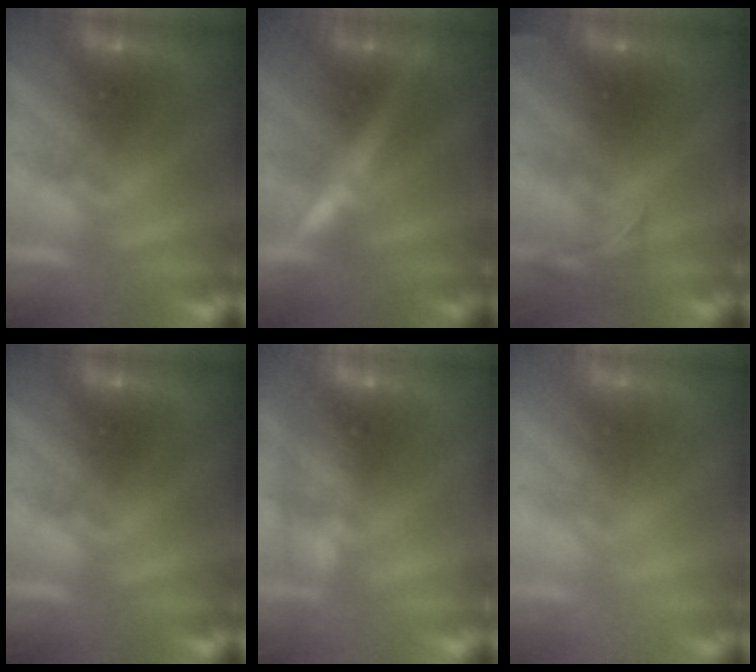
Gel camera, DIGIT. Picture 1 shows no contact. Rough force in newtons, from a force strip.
{"total": 2.5}
{"total": 2.9}
{"total": 0.0}
{"total": 2.3}
{"total": 3.1}